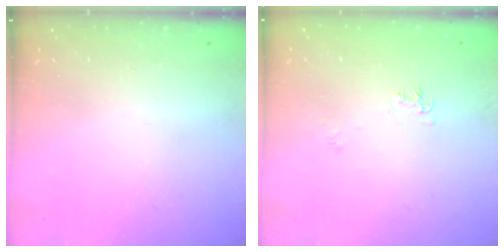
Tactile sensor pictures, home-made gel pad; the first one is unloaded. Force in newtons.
{"total": 4.9, "press": 4.9, "slide": 0.6}